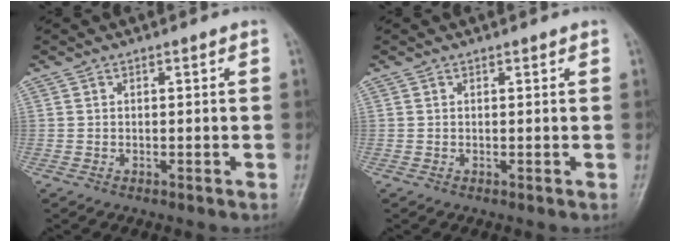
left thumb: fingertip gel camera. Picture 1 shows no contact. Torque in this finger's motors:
{"motor_torque": [-0.16, -0.08, -0.26, -0.20, -0.02]}